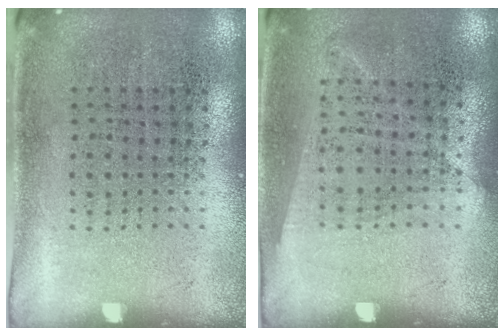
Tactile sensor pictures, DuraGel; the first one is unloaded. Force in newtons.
{"total": 1.1, "press": 1.0, "slide": 0.5}